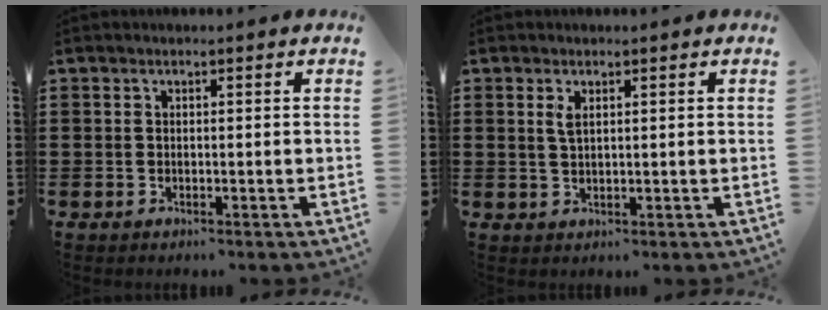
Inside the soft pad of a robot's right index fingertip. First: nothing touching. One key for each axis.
{"total": 1.9, "fx": 0.8, "fy": 0.7, "fz": 1.5, "tx": -0.034, "ty": 0.003, "tz": 0.012}